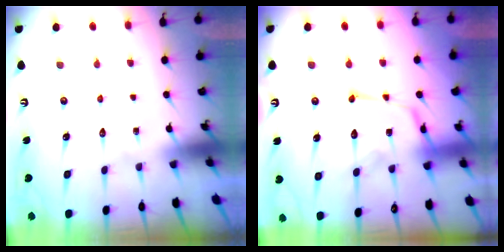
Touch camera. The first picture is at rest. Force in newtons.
{"total": 15.3, "press": 15.3, "slide": 1.3}